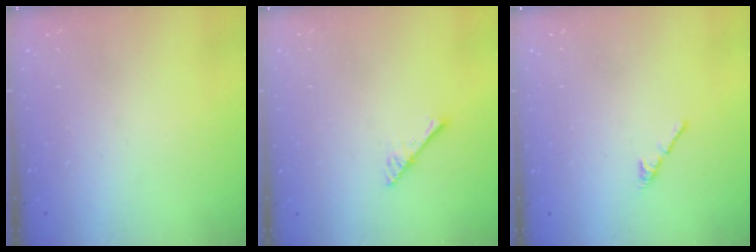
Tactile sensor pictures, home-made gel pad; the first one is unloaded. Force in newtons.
{"total": 2.9, "press": 2.9, "slide": 0.2}
{"total": 2.7, "press": 2.6, "slide": 0.8}